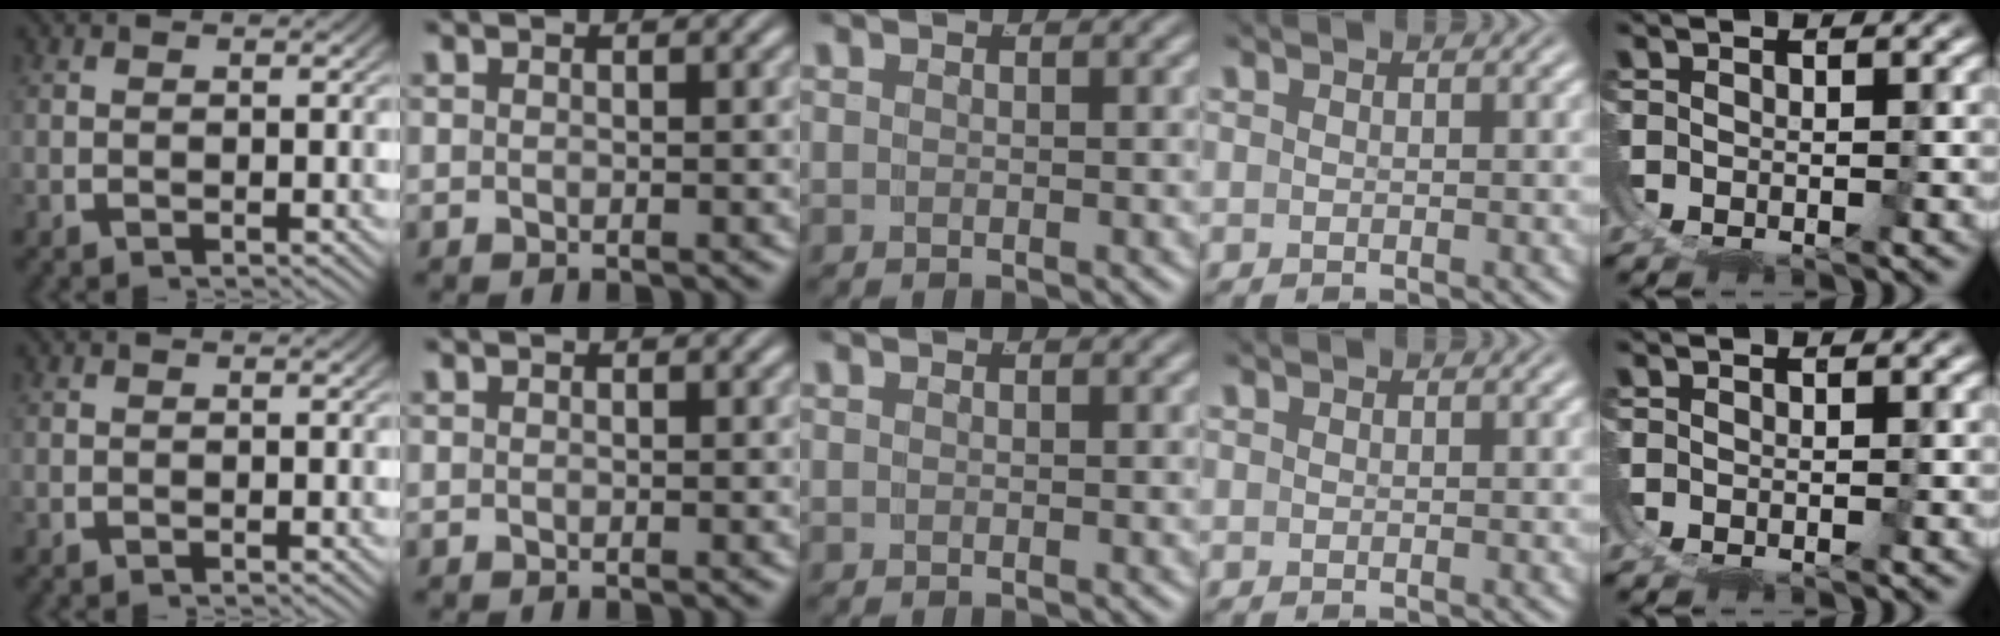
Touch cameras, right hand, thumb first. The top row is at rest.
{"ring": {"total": 1.2, "force": [-0.3, -1.1, -0.4], "torque": [0.014, -0.012, 0.005]}}